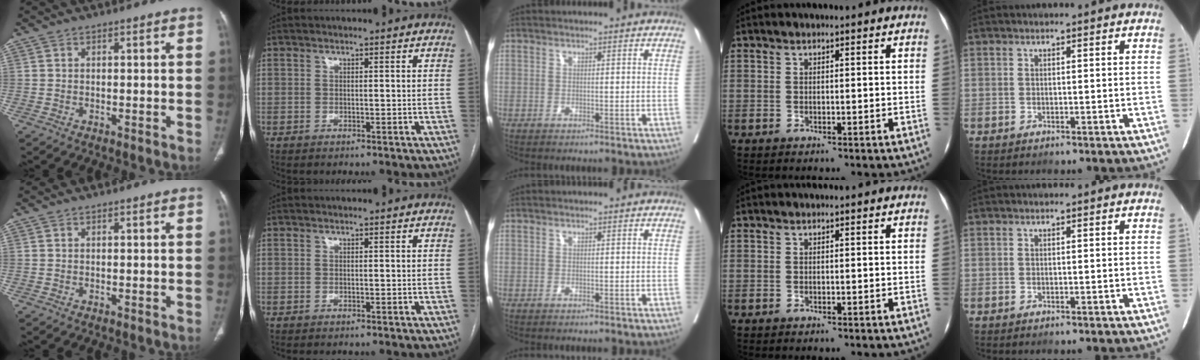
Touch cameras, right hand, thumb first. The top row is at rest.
{}